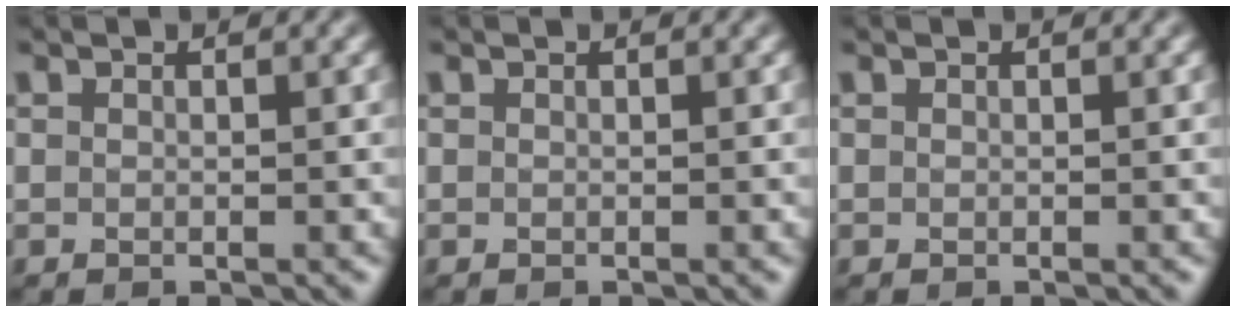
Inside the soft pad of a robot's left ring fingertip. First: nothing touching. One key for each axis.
{"total": 0.0}
{"total": 0.0}